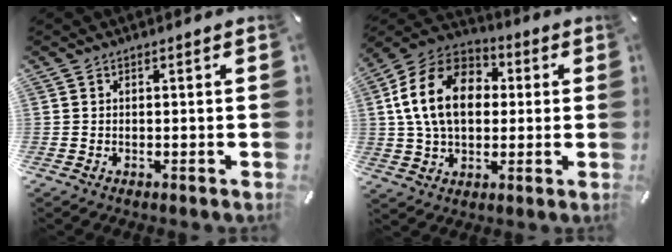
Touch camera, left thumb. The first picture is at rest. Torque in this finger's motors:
{"motor_torque": [0.32, 1.18, 1.59, -1.18, 0.59]}